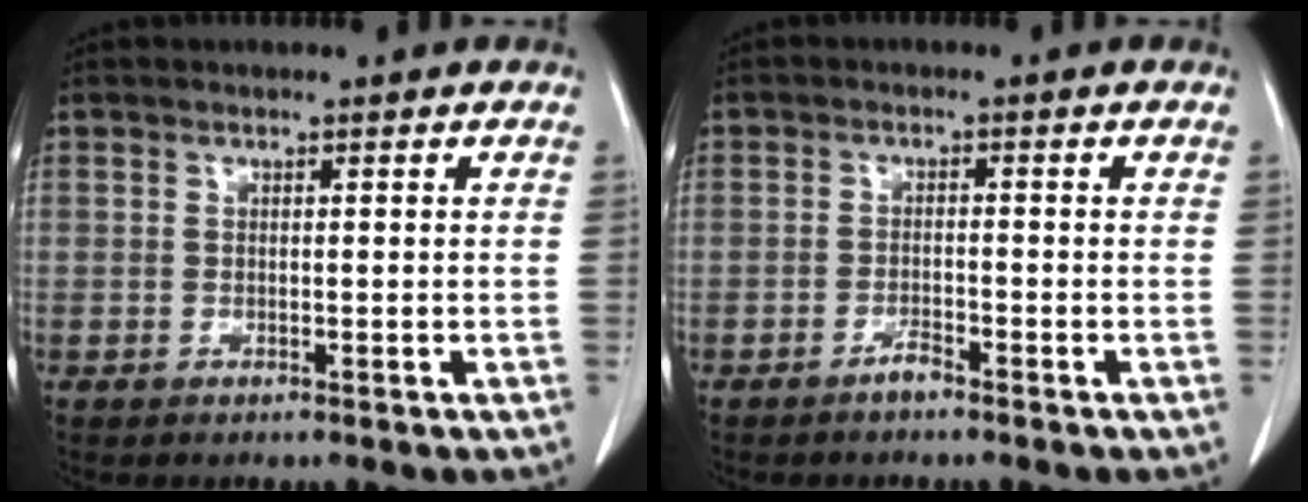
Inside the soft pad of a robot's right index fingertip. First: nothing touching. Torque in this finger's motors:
{"motor_torque": [-0.33, -0.05, -0.21, -0.06]}